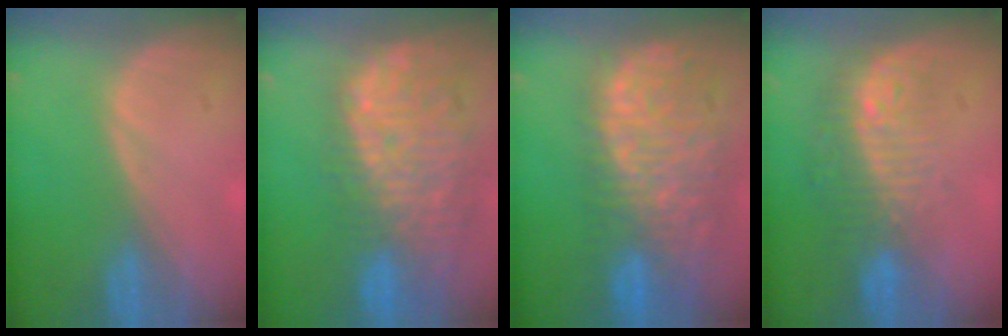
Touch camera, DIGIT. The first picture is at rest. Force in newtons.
{"total": 13.1, "press": 11.2, "slide": 6.8}
{"total": 13.1, "press": 10.9, "slide": 7.3}
{"total": 9.7, "press": 8.4, "slide": 5.0}